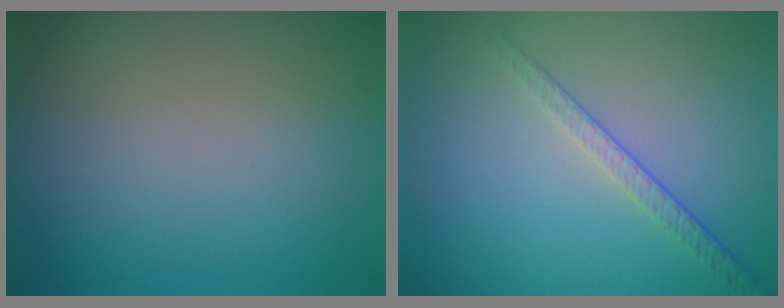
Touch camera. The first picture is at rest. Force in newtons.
{"total": 1.9, "press": 1.4, "slide": 1.3}